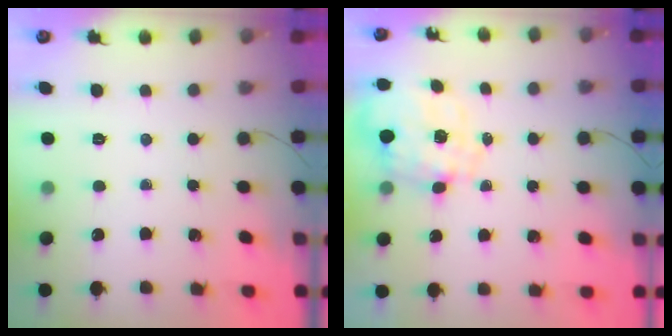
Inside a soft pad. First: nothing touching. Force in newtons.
{"total": 2.5, "press": 2.4, "slide": 0.8}